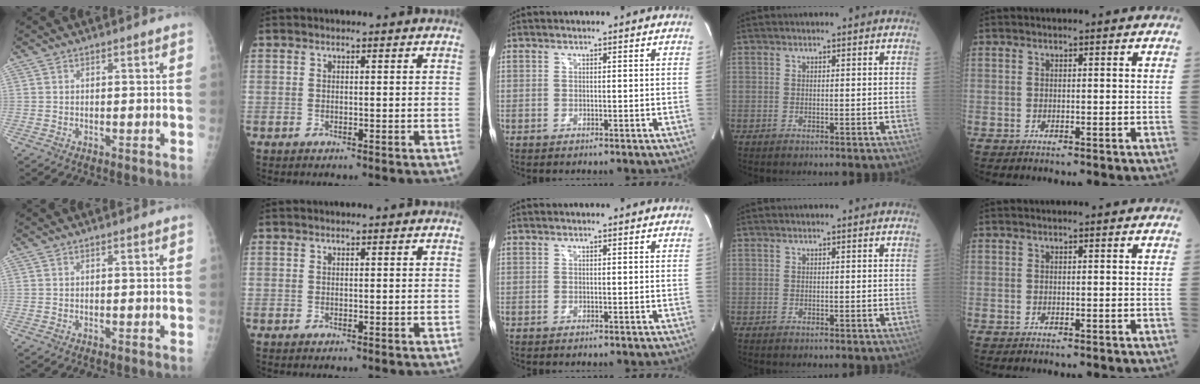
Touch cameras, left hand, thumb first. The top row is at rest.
{}